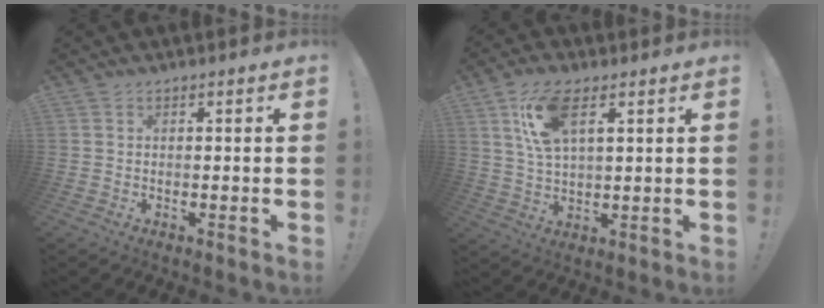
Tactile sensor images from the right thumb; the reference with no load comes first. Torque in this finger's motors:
{"motor_torque": [0.76, 0.96, 0.12, 0.23, 0.42]}